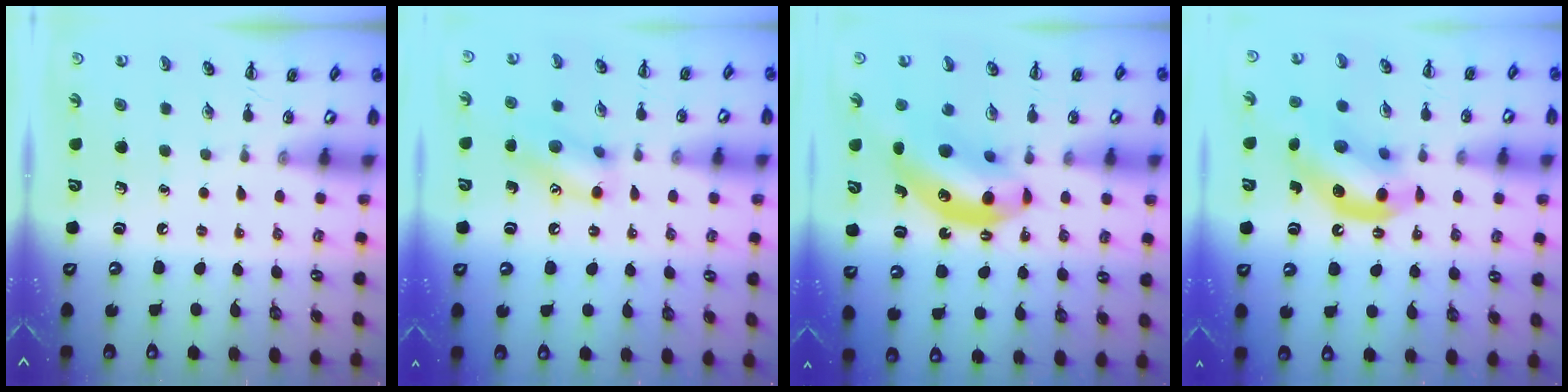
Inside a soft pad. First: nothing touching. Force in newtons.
{"total": 11.9, "press": 11.8, "slide": 1.4}
{"total": 11.9, "press": 11.5, "slide": 3.2}
{"total": 12.8, "press": 12.4, "slide": 3.2}